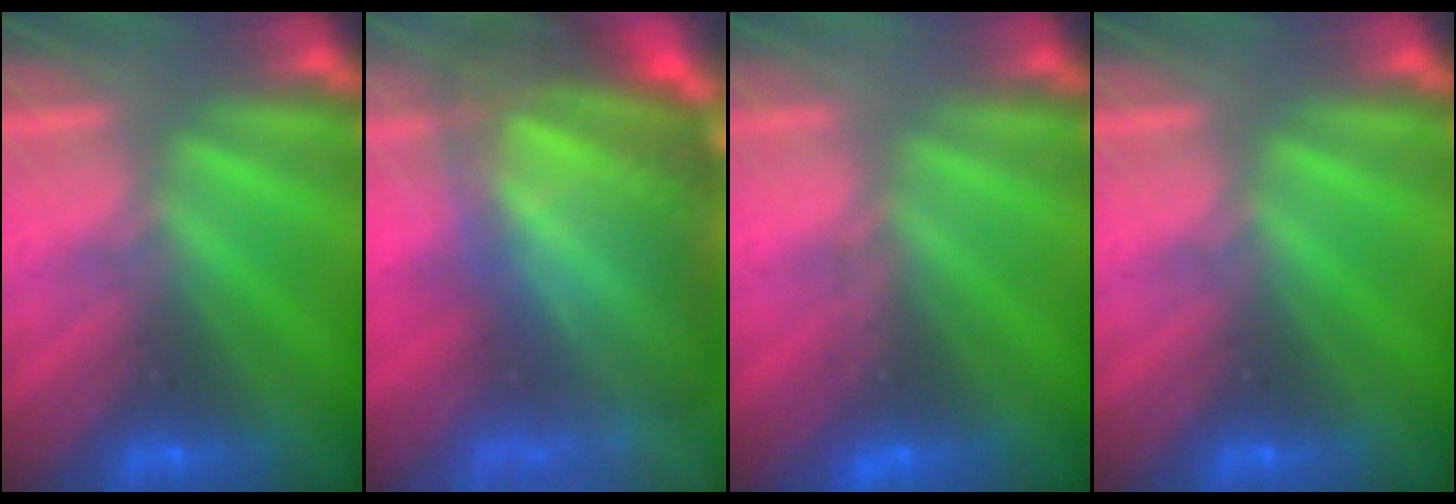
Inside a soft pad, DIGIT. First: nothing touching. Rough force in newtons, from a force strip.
{"total": 10.7}
{"total": 3.0}
{"total": 0.0}